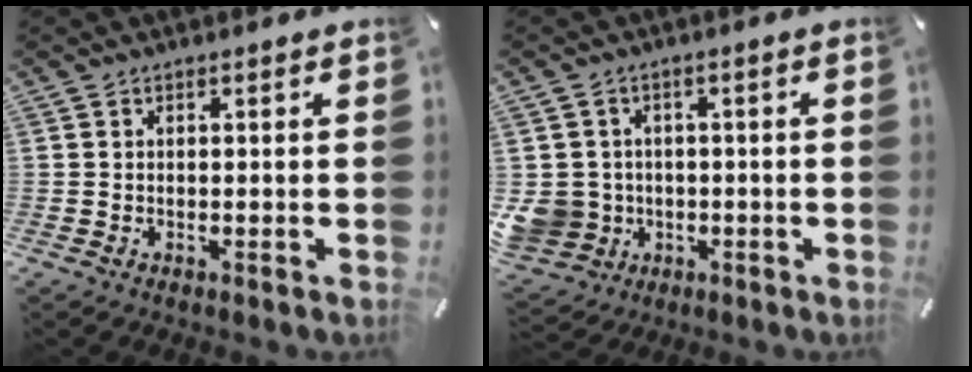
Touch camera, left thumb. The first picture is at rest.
{"total": 7.8, "force": [-1.4, 7.5, 1.9], "torque": [-0.071, 0.010, -0.023]}